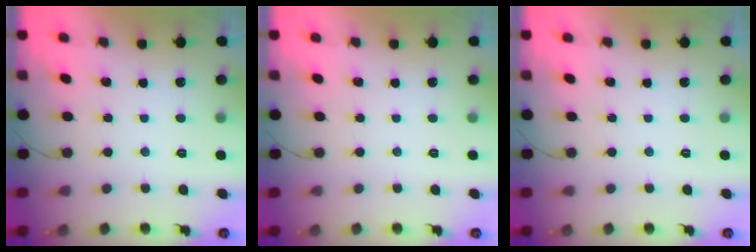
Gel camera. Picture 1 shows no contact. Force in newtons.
{"total": 0.0}
{"total": 0.0}